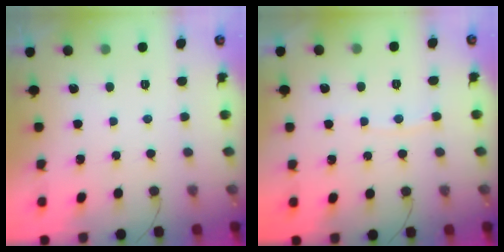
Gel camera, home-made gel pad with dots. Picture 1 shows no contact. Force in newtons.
{"total": 3.3, "press": 3.3, "slide": 0.3}